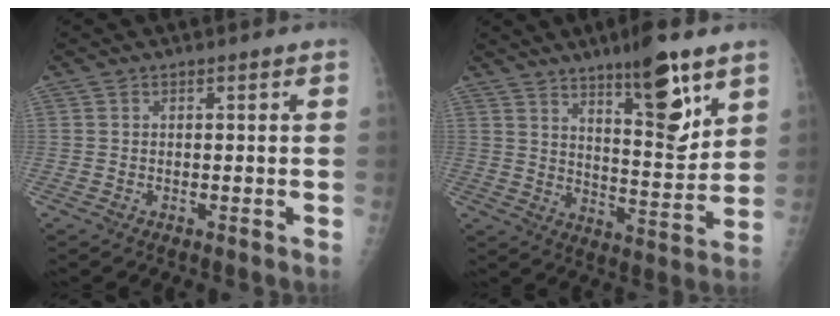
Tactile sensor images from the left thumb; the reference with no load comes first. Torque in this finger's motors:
{"motor_torque": [0.36, 0.21, 0.04, -0.23, 0.10]}